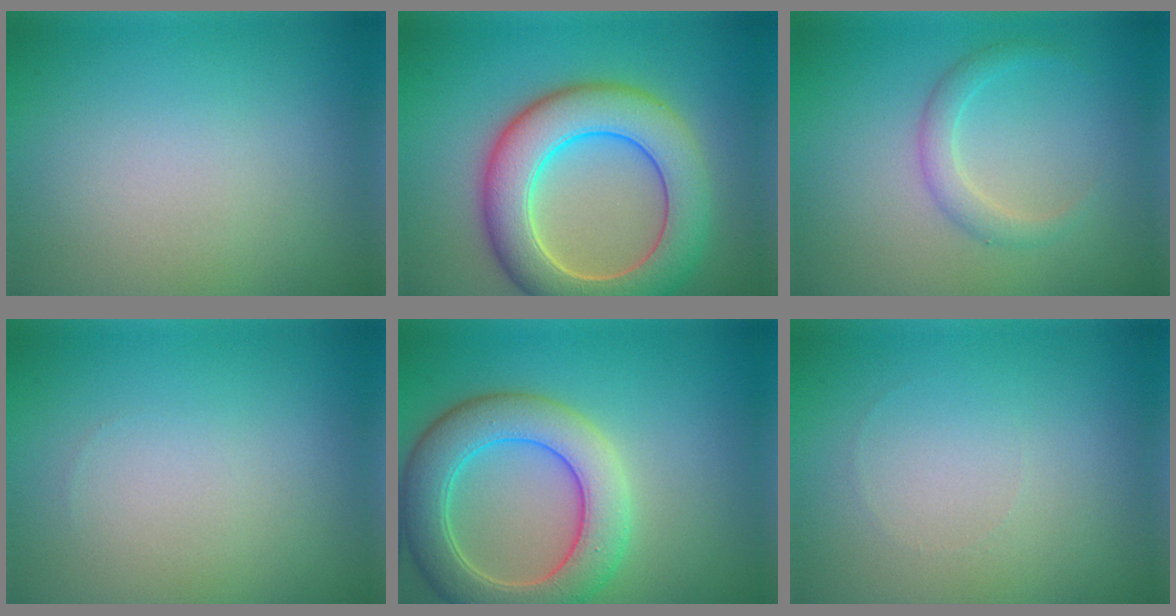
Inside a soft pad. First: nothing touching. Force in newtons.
{"total": 9.0, "press": 9.0, "slide": 0.5}
{"total": 1.8, "press": 1.8, "slide": 0.1}
{"total": 0.0}
{"total": 7.0, "press": 7.0, "slide": 0.7}
{"total": 0.0}